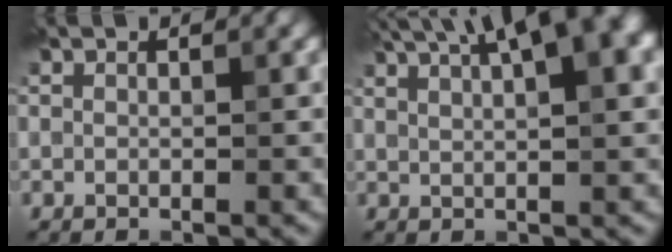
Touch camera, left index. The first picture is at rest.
{"total": 11.8, "force": [6.1, 4.0, 9.3], "torque": [-0.112, 0.044, 0.073]}